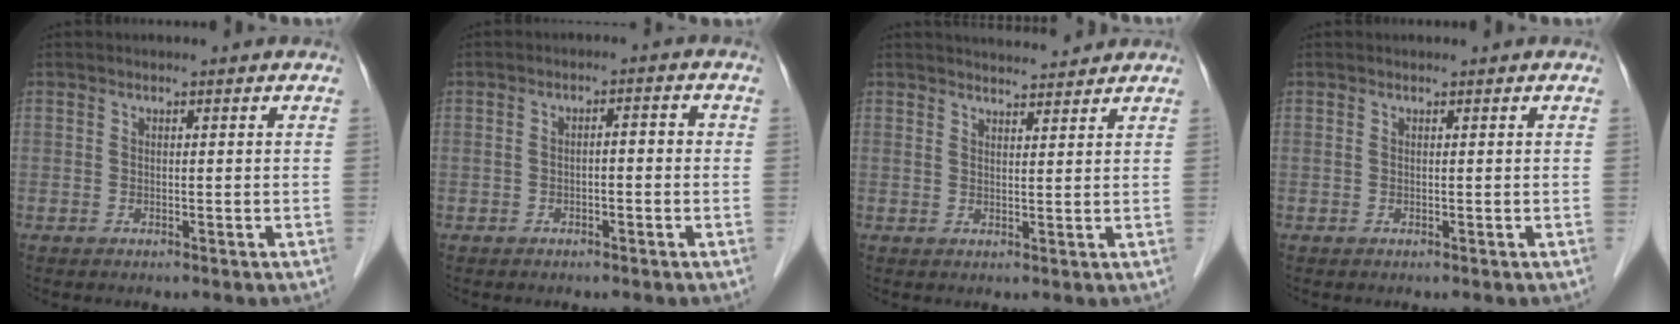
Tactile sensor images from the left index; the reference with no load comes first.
{"total": 2.5, "force": [-0.6, 0.8, 2.3], "torque": [-0.038, 0.018, -0.006]}
{"total": 5.3, "force": [5.2, 0.4, 0.9], "torque": [-0.017, 0.013, 0.070]}
{"total": 0.0}